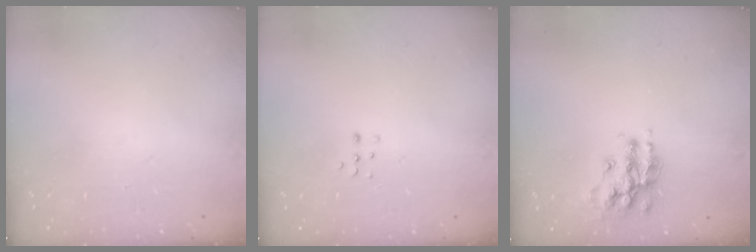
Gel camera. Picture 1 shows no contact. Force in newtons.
{"total": 3.8, "press": 3.8, "slide": 0.6}
{"total": 13.7, "press": 13.7, "slide": 0.9}